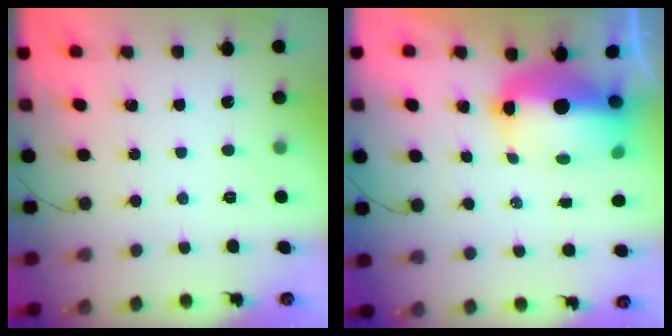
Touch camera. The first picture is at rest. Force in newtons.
{"total": 12.4, "press": 12.1, "slide": 2.6}